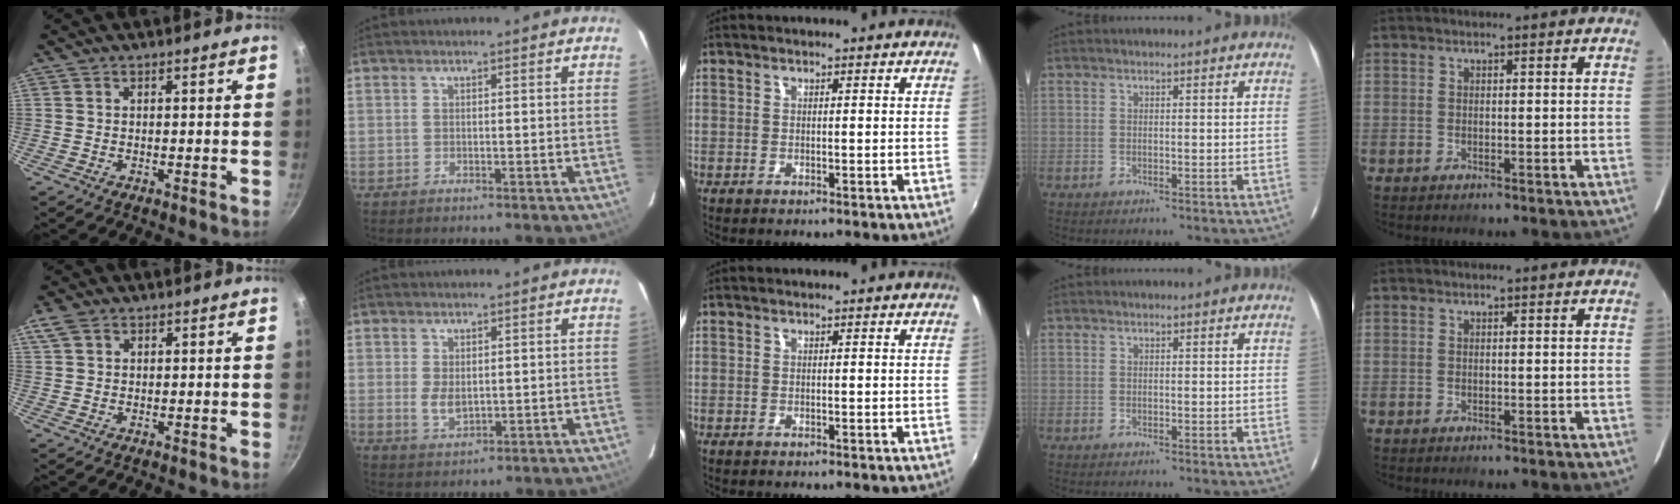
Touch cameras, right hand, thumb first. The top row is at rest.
{"thumb": {"total": 3.7, "force": [1.7, 2.6, 2.1], "torque": [-0.038, 0.006, 0.032]}, "index": {"total": 3.7, "force": [0.2, 2.2, 3.0], "torque": [-0.055, -0.005, 0.008]}}